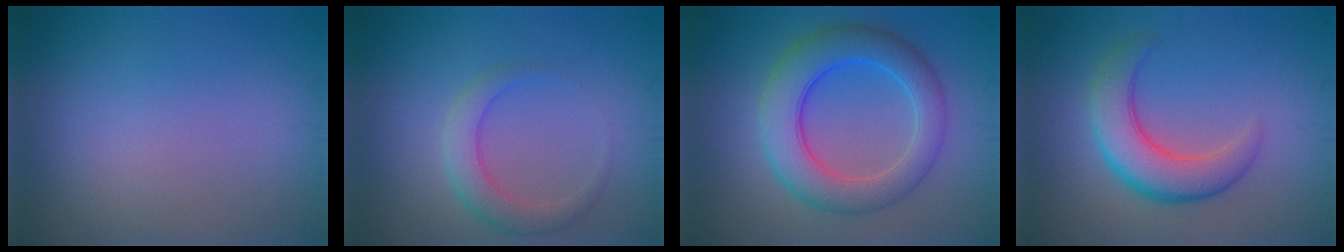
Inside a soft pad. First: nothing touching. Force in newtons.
{"total": 2.9, "press": 2.9, "slide": 0.1}
{"total": 7.0, "press": 7.0, "slide": 0.4}
{"total": 5.6, "press": 5.5, "slide": 0.4}